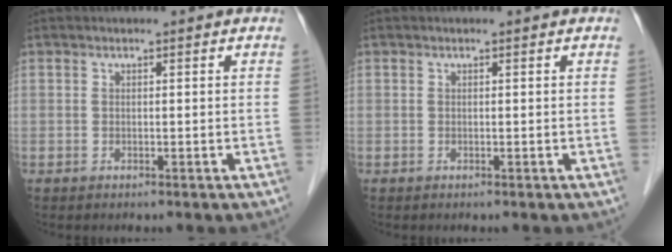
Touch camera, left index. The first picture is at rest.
{"total": 0.0}